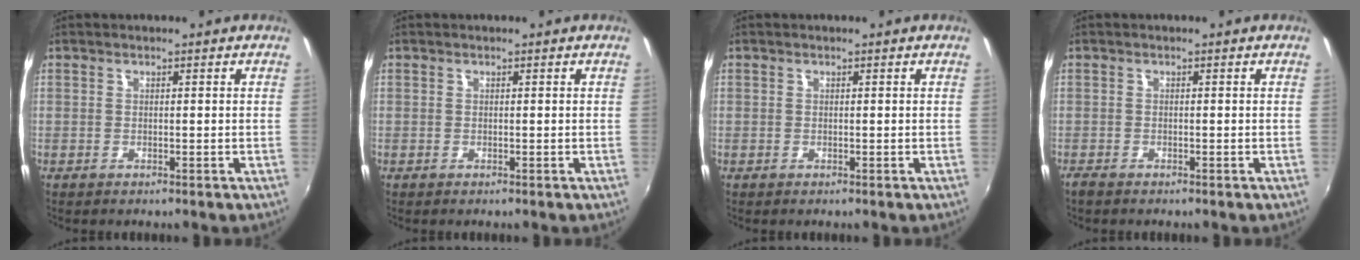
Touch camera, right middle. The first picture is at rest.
{"total": 0.0}
{"total": 0.0}
{"total": 1.4, "force": [-1.2, 0.4, 0.5], "torque": [-0.013, -0.004, -0.024]}